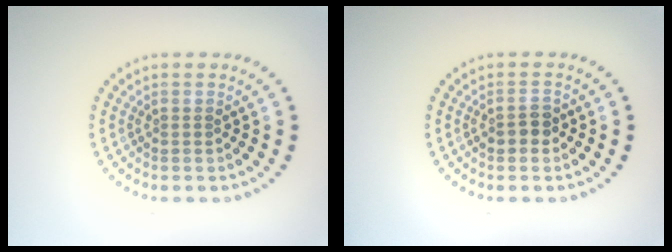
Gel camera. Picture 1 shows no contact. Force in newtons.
{"total": 1.6, "press": 1.5, "slide": 0.3}